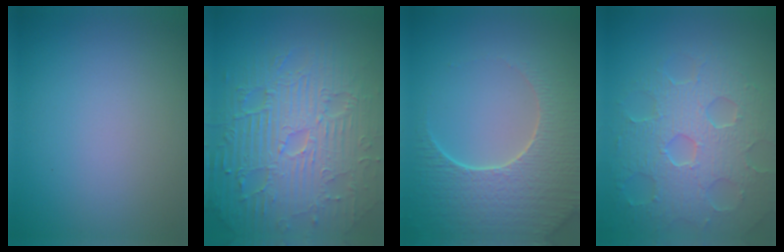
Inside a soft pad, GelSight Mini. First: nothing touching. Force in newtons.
{"total": 11.2, "press": 7.3, "slide": 8.5}
{"total": 6.9, "press": 5.6, "slide": 3.9}
{"total": 8.2, "press": 5.8, "slide": 5.8}